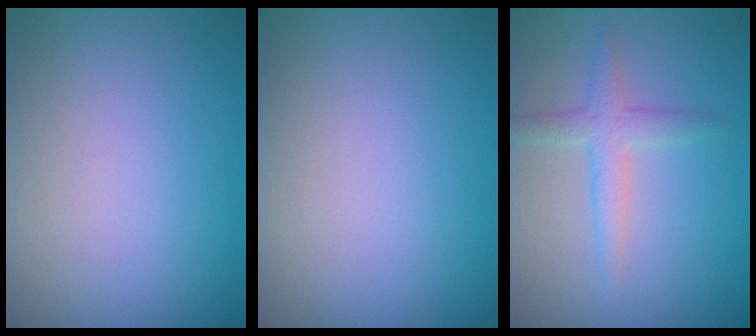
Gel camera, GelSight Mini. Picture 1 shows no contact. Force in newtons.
{"total": 0.0}
{"total": 2.4, "press": 2.4, "slide": 0.0}